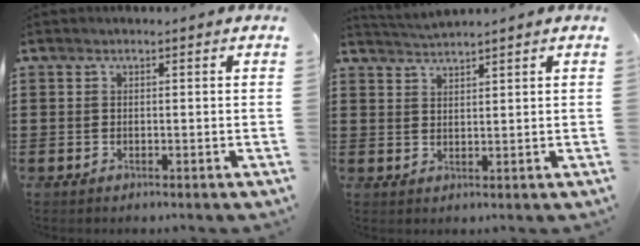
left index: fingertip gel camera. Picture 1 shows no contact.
{"total": 2.0, "force": [1.9, -0.4, 0.0], "torque": [-0.005, -0.002, 0.037]}